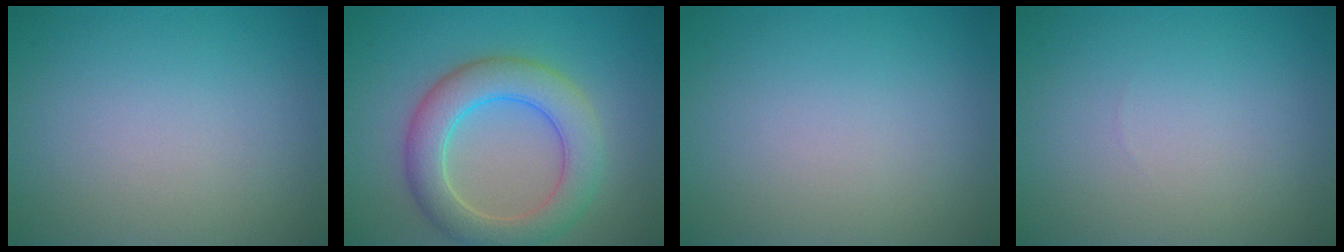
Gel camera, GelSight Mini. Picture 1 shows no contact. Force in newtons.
{"total": 6.2, "press": 6.2, "slide": 0.4}
{"total": 0.0}
{"total": 0.0}